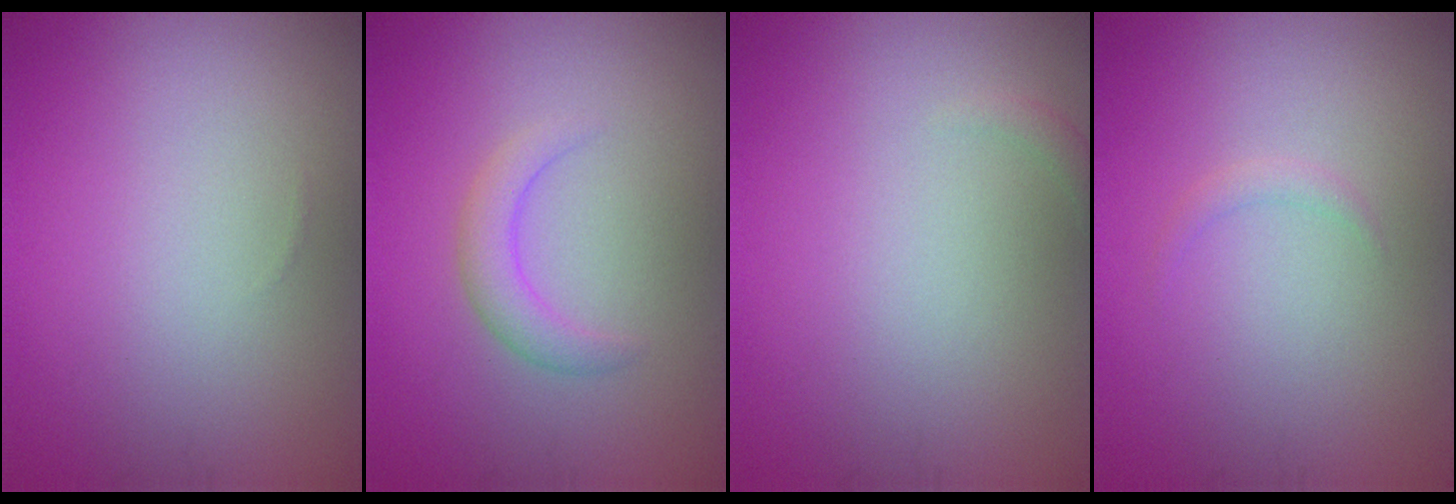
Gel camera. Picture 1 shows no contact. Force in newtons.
{"total": 2.1, "press": 2.1, "slide": 0.2}
{"total": 0.6, "press": 0.6, "slide": 0.2}
{"total": 0.8, "press": 0.8, "slide": 0.0}